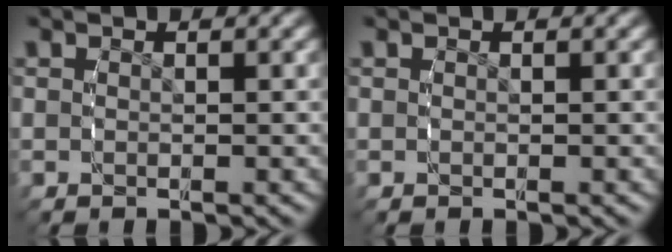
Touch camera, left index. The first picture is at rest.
{"total": 0.0}